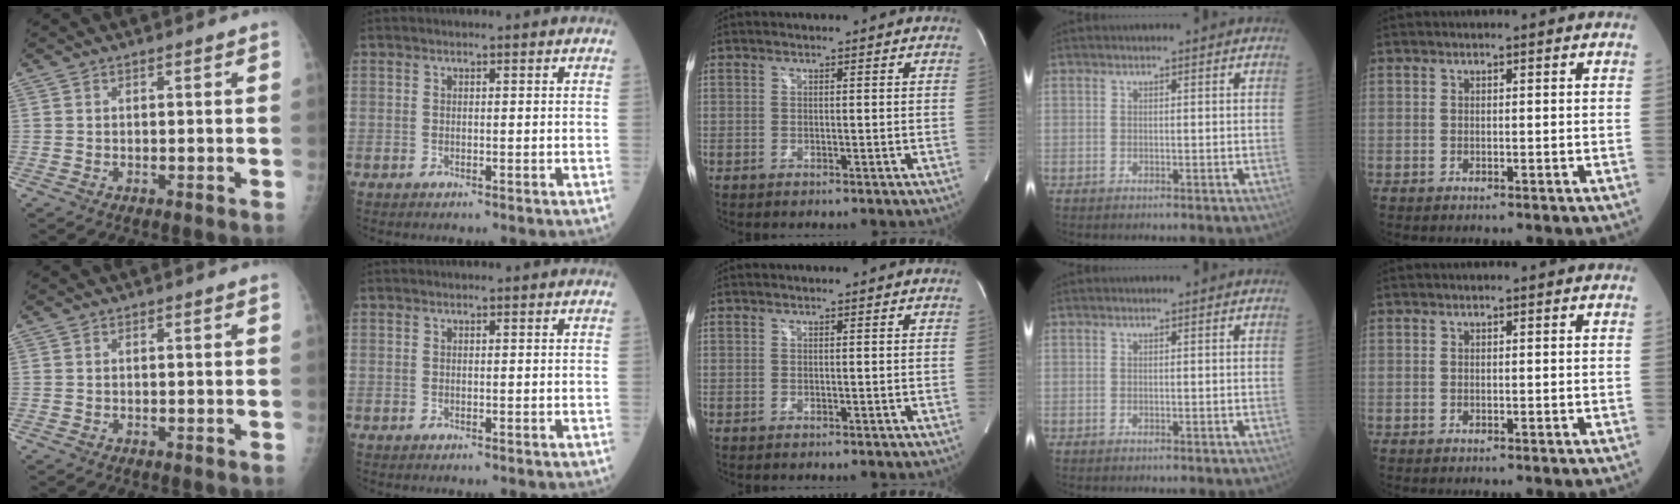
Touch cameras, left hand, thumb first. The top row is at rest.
{}